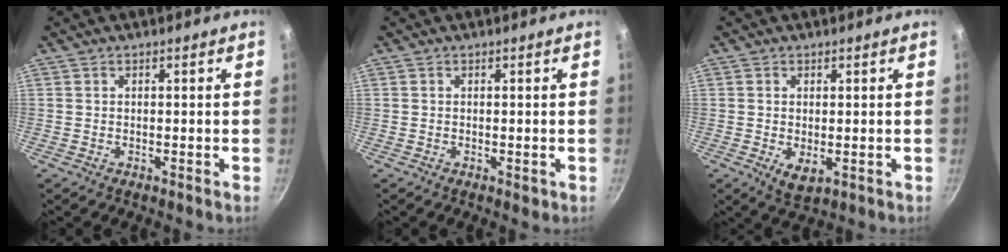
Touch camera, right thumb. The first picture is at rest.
{"total": 0.8, "force": [-0.2, 0.3, 0.7], "torque": [-0.009, -0.002, -0.003]}
{"total": 3.9, "force": [-0.4, 2.1, 3.2], "torque": [-0.054, -0.014, -0.002]}